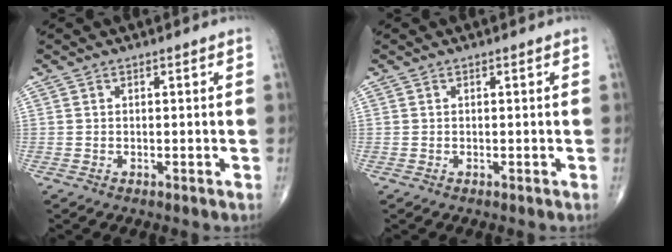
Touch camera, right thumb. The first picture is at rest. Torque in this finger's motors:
{"motor_torque": [-0.05, 0.05, -0.02, 0.02, 0.00]}